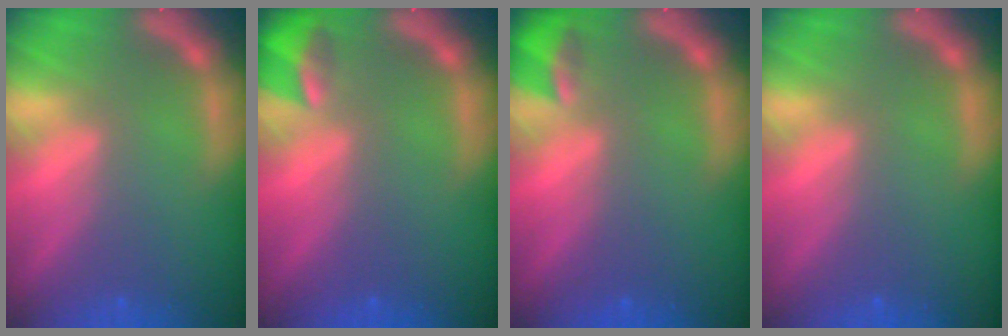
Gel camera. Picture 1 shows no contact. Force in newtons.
{"total": 2.9}
{"total": 2.4}
{"total": 0.0}